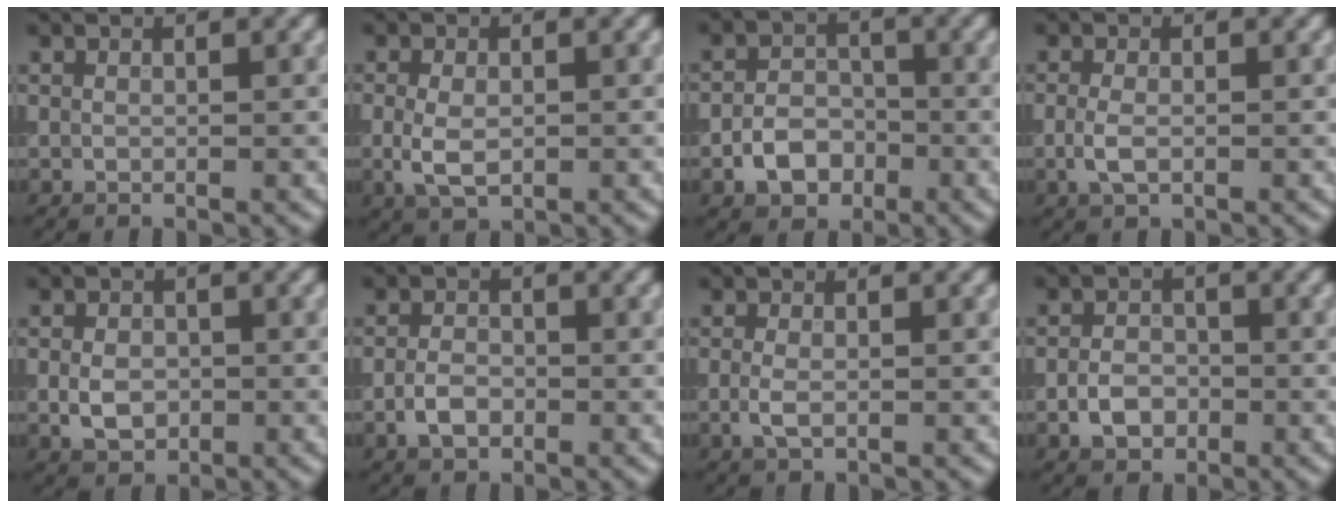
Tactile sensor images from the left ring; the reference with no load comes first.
{"total": 3.3, "force": [-0.5, 2.0, 2.5], "torque": [-0.055, -0.003, -0.008]}
{"total": 3.5, "force": [-1.6, 2.6, 1.9], "torque": [-0.026, 0.003, -0.030]}
{"total": 2.0, "force": [-0.5, 1.1, 1.6], "torque": [-0.039, -0.003, -0.012]}
{"total": 3.0, "force": [-0.5, 2.2, 1.9], "torque": [-0.035, -0.002, -0.013]}
{"total": 2.4, "force": [-1.0, 1.5, 1.5], "torque": [-0.026, 0.004, -0.024]}
{"total": 1.8, "force": [-0.4, 1.0, 1.5], "torque": [-0.036, -0.004, -0.010]}
{"total": 2.8, "force": [-1.1, 2.1, 1.5], "torque": [-0.022, 0.003, -0.026]}